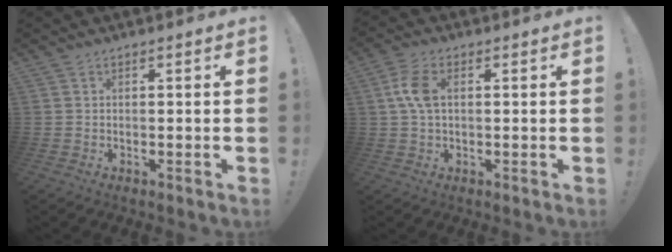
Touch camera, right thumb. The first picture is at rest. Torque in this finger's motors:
{"motor_torque": [0.84, 0.93, 0.18, -0.10, 0.01]}